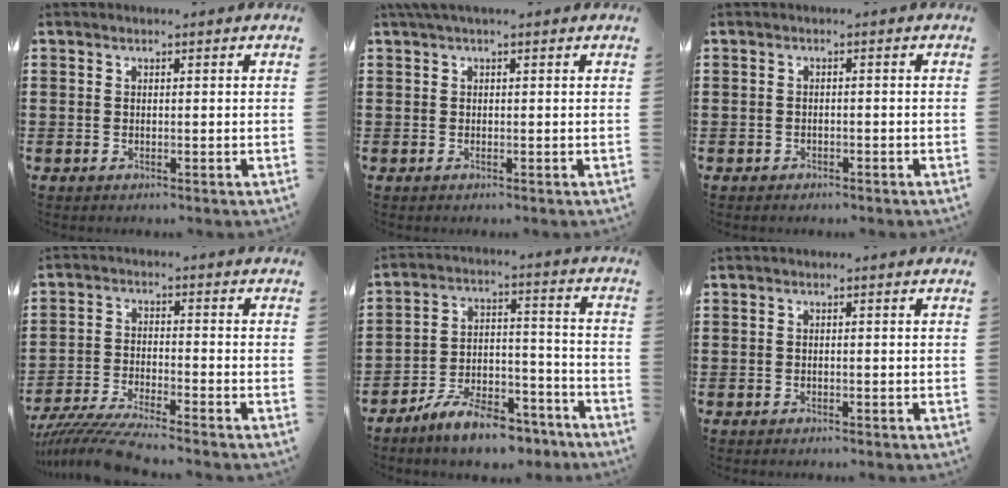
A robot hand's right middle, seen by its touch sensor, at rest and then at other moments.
{"total": 1.3, "force": [0.8, 0.0, 1.1], "torque": [-0.022, 0.003, 0.014]}
{"total": 0.8, "force": [-0.6, 0.4, 0.0], "torque": [-0.002, 0.003, -0.015]}
{"total": 6.2, "force": [-5.8, -0.3, 2.1], "torque": [-0.057, -0.020, -0.118]}
{"total": 9.1, "force": [-8.0, 2.2, 3.8], "torque": [-0.065, 0.028, -0.151]}
{"total": 0.0}